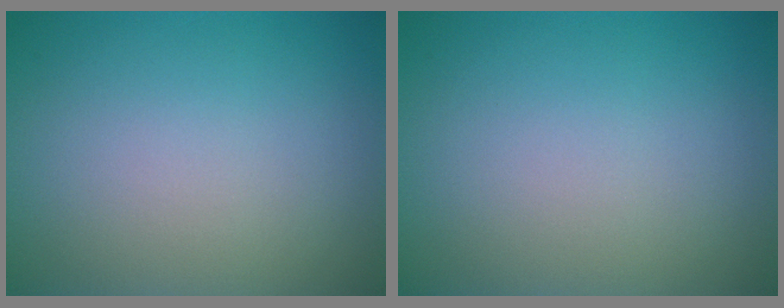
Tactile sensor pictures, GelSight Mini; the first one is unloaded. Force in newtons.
{"total": 0.0}